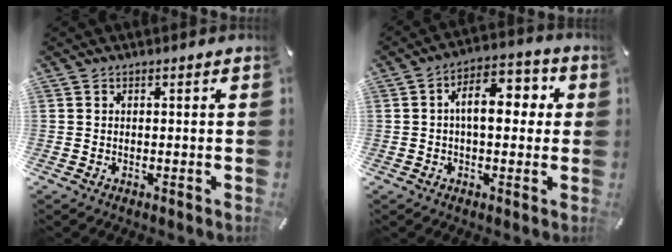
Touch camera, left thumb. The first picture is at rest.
{"total": 10.3, "force": [1.0, 5.8, 8.5], "torque": [-0.119, 0.004, 0.012]}